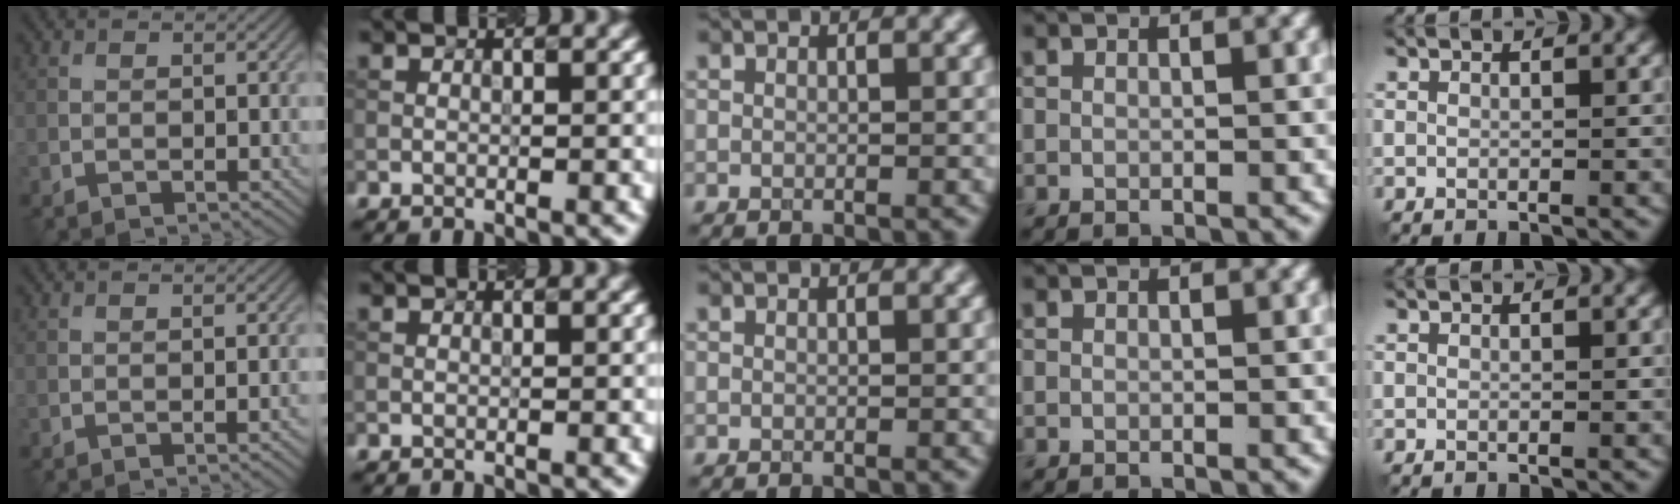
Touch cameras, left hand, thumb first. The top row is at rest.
{"thumb": {"total": 0.8, "force": [-0.4, 0.0, 0.7], "torque": [-0.011, 0.001, -0.008]}}